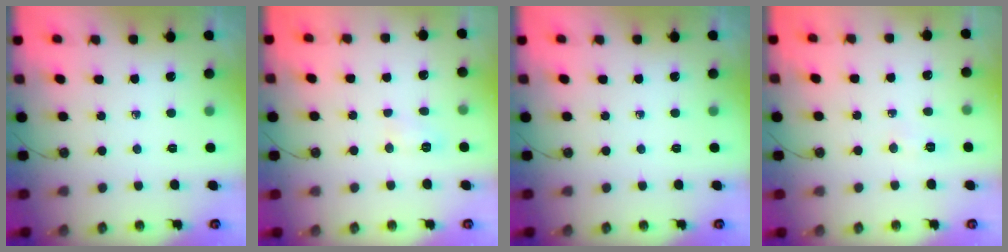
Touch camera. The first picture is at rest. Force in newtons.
{"total": 6.0, "press": 5.9, "slide": 0.7}
{"total": 0.0}
{"total": 5.3, "press": 5.2, "slide": 0.7}